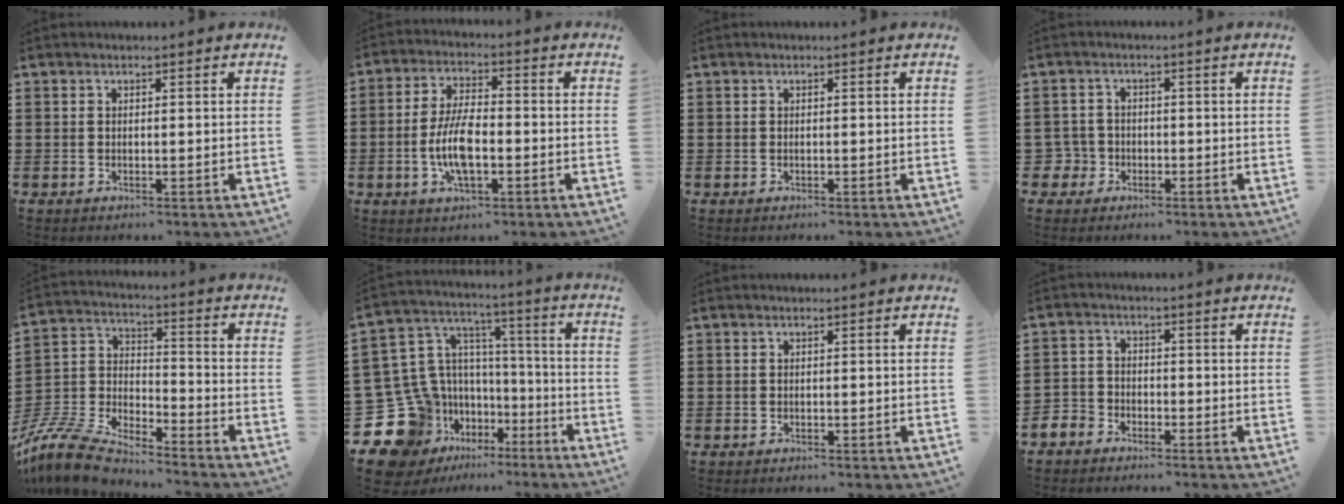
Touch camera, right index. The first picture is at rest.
{"total": 7.9, "force": [-1.8, 3.1, 7.0], "torque": [-0.161, -0.006, -0.041]}
{"total": 0.0}
{"total": 3.3, "force": [-1.7, 2.8, 0.7], "torque": [-0.044, -0.004, -0.044]}
{"total": 8.8, "force": [-8.2, 1.5, 2.9], "torque": [-0.088, 0.000, -0.171]}
{"total": 12.7, "force": [-6.0, 10.4, 4.4], "torque": [-0.153, -0.013, -0.088]}
{"total": 0.0}
{"total": 2.9, "force": [-2.5, 1.4, -0.1], "torque": [-0.017, 0.000, -0.059]}